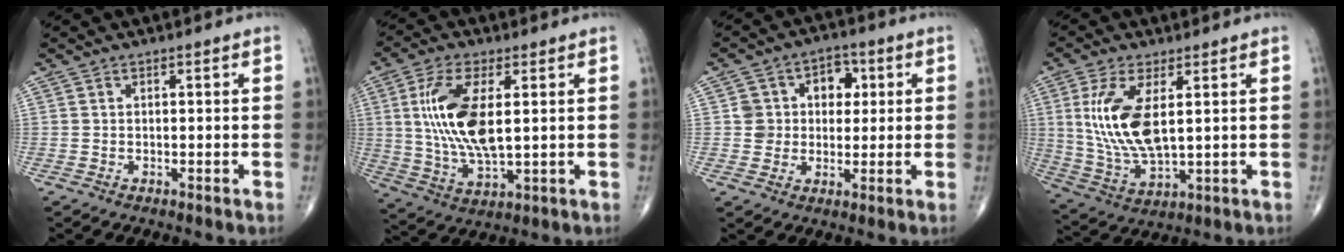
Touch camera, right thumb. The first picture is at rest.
{"total": 14.1, "force": [2.3, 5.7, 12.7], "torque": [-0.265, -0.015, 0.051]}
{"total": 8.1, "force": [1.6, 7.1, 3.5], "torque": [-0.002, 0.011, 0.022]}
{"total": 13.2, "force": [2.7, 5.5, 11.6], "torque": [-0.250, -0.017, 0.065]}